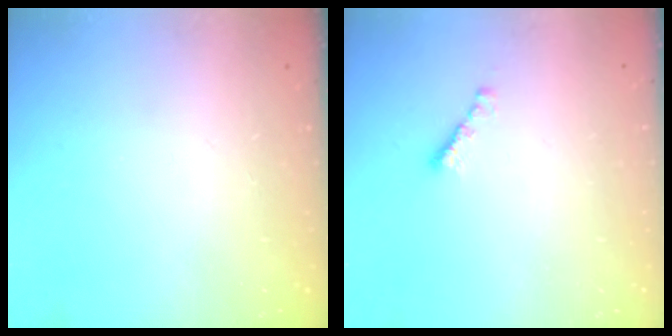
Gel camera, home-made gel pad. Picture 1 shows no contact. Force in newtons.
{"total": 2.4, "press": 2.4, "slide": 0.4}